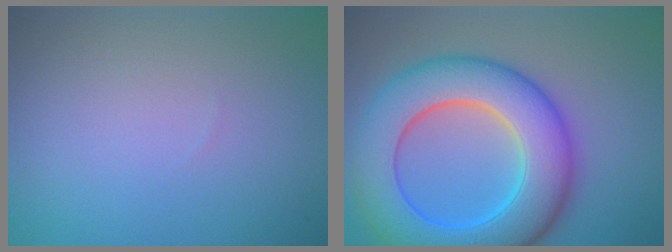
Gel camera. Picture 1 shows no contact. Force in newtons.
{"total": 11.1, "press": 11.1, "slide": 0.3}